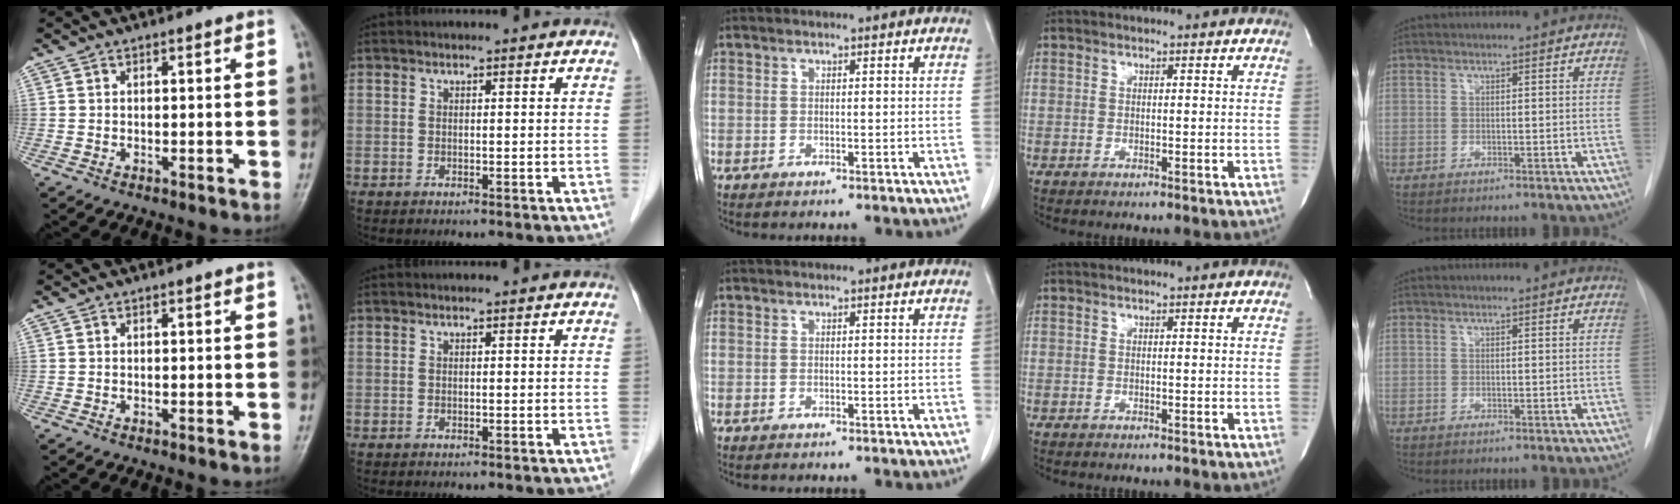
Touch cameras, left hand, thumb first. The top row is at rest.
{}